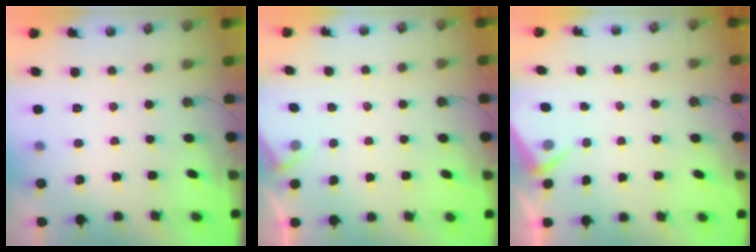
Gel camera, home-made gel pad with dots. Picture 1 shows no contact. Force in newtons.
{"total": 2.7, "press": 2.6, "slide": 0.5}
{"total": 3.6, "press": 3.5, "slide": 0.5}